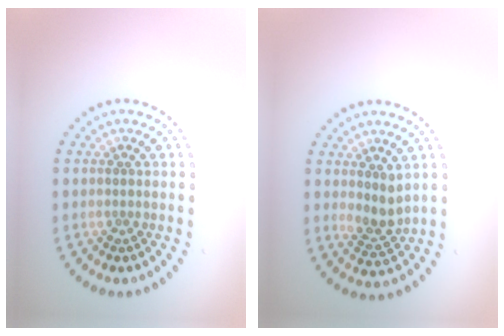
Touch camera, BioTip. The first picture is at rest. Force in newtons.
{"total": 2.4, "press": 2.1, "slide": 1.1}